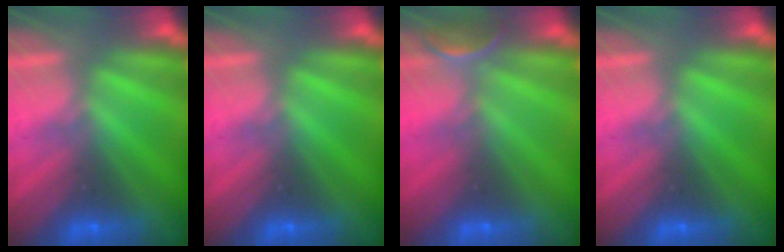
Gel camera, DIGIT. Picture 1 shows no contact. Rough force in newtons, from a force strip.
{"total": 0.0}
{"total": 2.5}
{"total": 0.0}